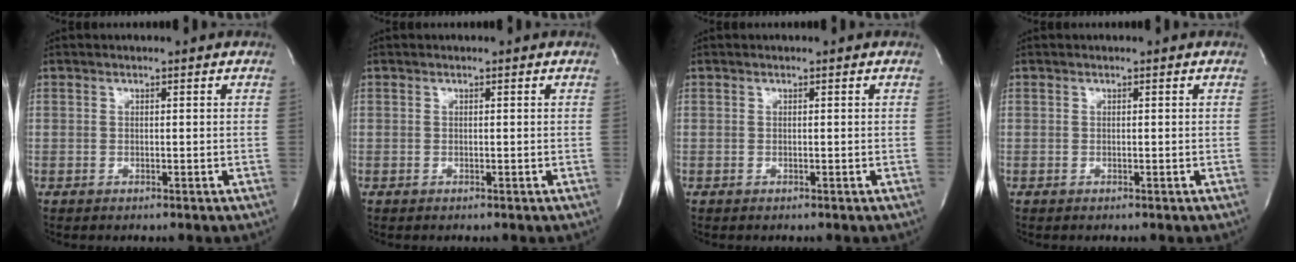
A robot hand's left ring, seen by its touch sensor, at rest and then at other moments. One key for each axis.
{"total": 0.0}
{"total": 0.0}
{"total": 0.0}